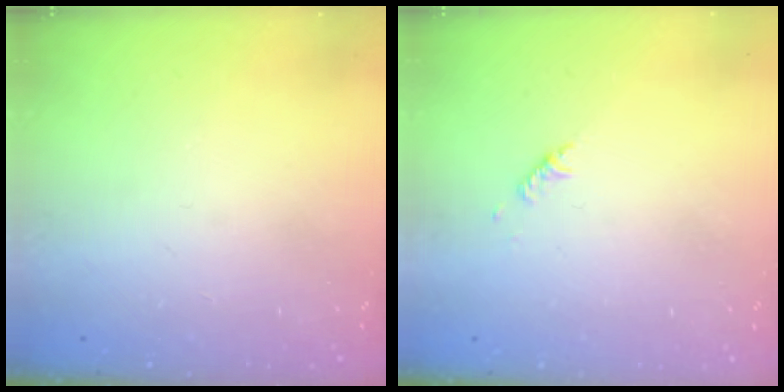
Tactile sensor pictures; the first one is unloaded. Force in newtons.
{"total": 2.8, "press": 2.7, "slide": 0.6}